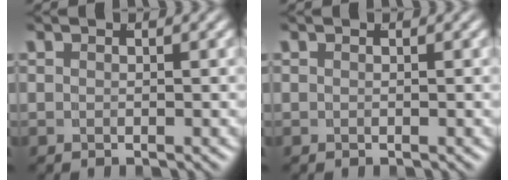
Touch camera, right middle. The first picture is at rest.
{"total": 0.0}